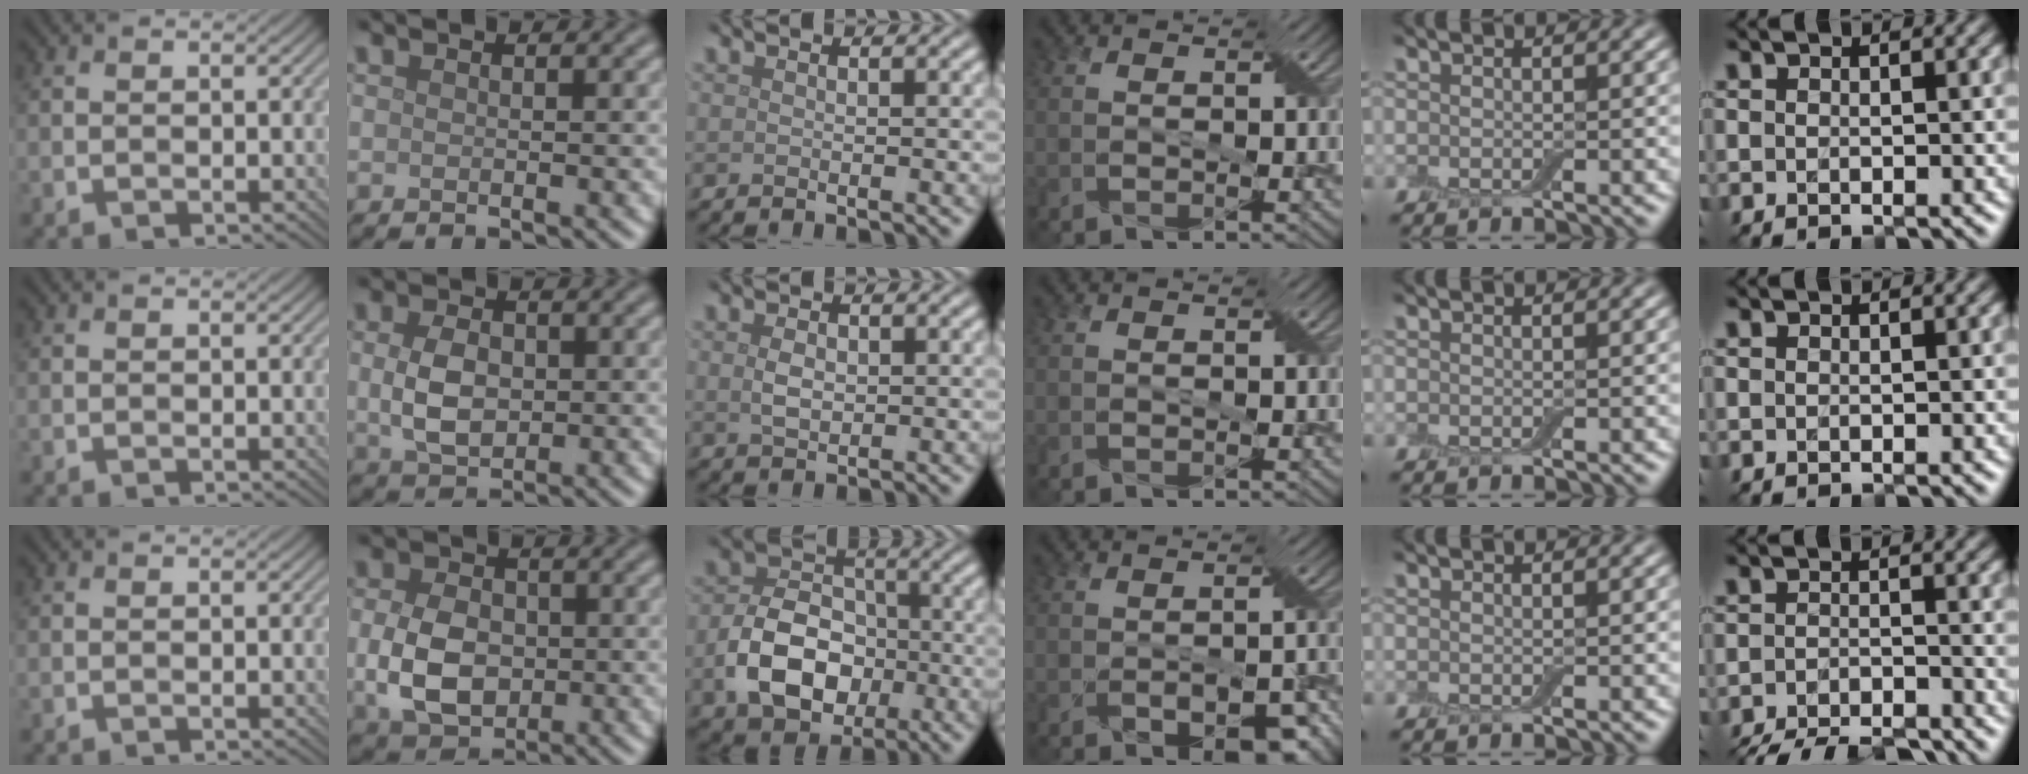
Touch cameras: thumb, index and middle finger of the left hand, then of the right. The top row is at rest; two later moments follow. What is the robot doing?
{"motion": "fold", "object": "apron"}